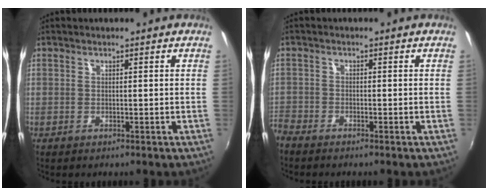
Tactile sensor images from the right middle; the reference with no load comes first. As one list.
[{"total": 3.0, "force": [-2.6, 1.2, 0.7], "torque": [-0.029, -0.010, -0.058]}]